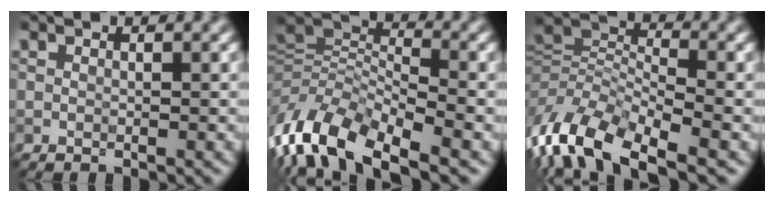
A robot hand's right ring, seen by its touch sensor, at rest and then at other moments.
{"total": 10.5, "force": [-7.0, 3.9, 6.8], "torque": [-0.135, 0.006, -0.129]}
{"total": 9.6, "force": [-6.6, 3.3, 6.1], "torque": [-0.121, 0.006, -0.123]}